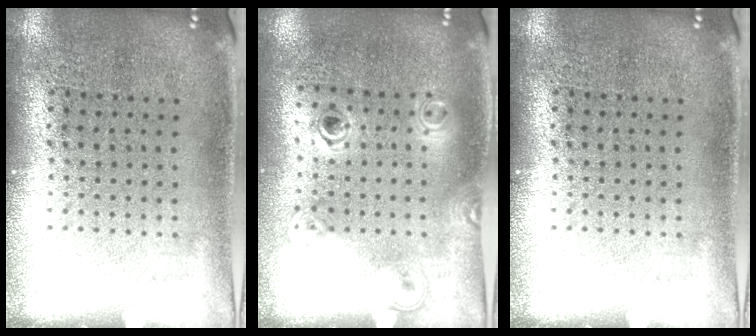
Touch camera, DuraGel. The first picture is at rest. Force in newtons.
{"total": 1.2, "press": 1.0, "slide": 0.6}
{"total": 0.0}